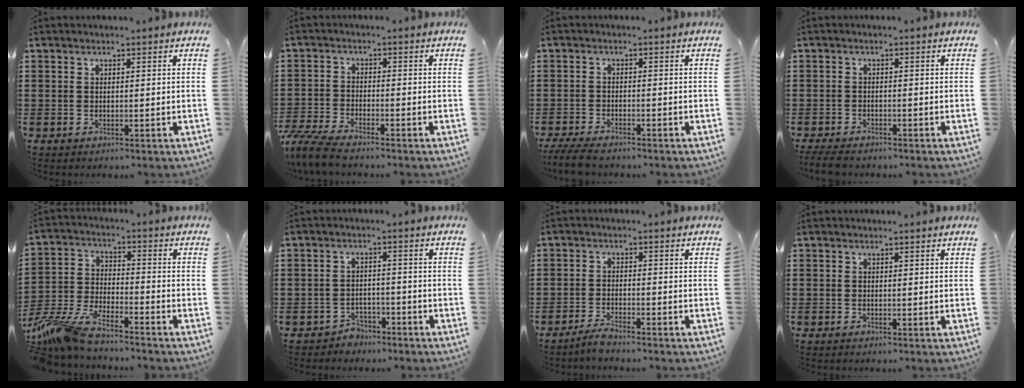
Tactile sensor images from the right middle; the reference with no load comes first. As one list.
[{"total": 5.1, "force": [-4.6, 0.4, 2.2], "torque": [-0.072, -0.018, -0.097]}, {"total": 3.6, "force": [-3.2, 0.5, 1.5], "torque": [-0.045, -0.009, -0.069]}, {"total": 2.3, "force": [-2.1, 0.4, 0.8], "torque": [-0.028, -0.004, -0.048]}, {"total": 8.6, "force": [-7.9, 0.7, 3.2], "torque": [-0.088, -0.005, -0.162]}, {"total": 2.5, "force": [-2.4, 0.8, -0.1], "torque": [-0.008, 0.003, -0.052]}, {"total": 2.4, "force": [-2.2, 0.1, 0.9], "torque": [-0.024, 0.002, -0.046]}, {"total": 0.0}]